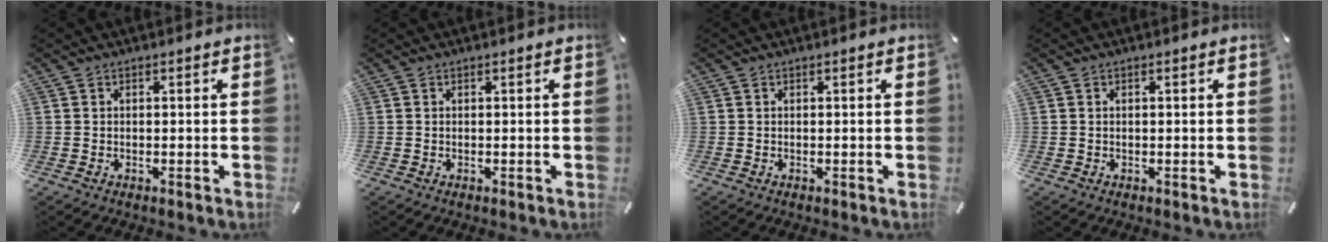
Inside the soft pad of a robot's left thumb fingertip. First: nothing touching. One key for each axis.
{"total": 0.0}
{"total": 0.0}
{"total": 0.5, "fx": 0.1, "fy": 0.0, "fz": 0.5, "tx": -0.010, "ty": 0.000, "tz": 0.001}